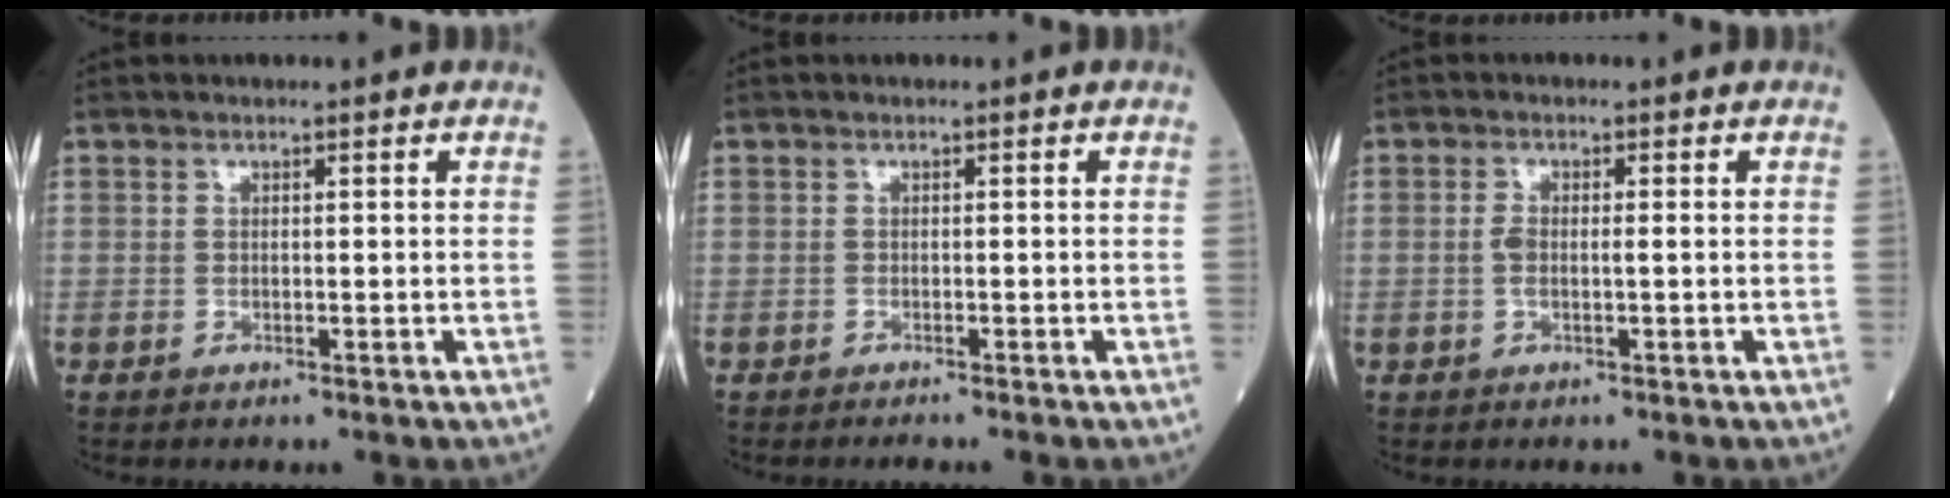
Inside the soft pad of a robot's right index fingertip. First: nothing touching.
{"total": 1.4, "force": [-1.3, -0.1, 0.6], "torque": [-0.010, -0.001, -0.018]}
{"total": 2.2, "force": [-0.2, 0.7, 2.0], "torque": [-0.047, 0.005, -0.003]}